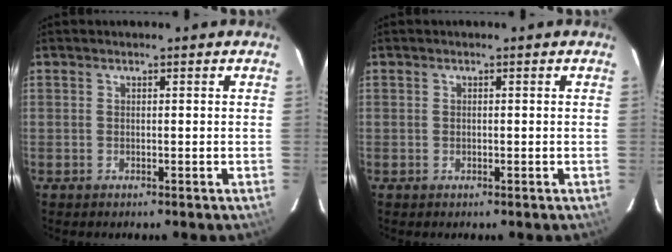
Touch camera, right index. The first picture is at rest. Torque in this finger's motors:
{"motor_torque": [-0.10, 0.00, -0.10, -0.01]}